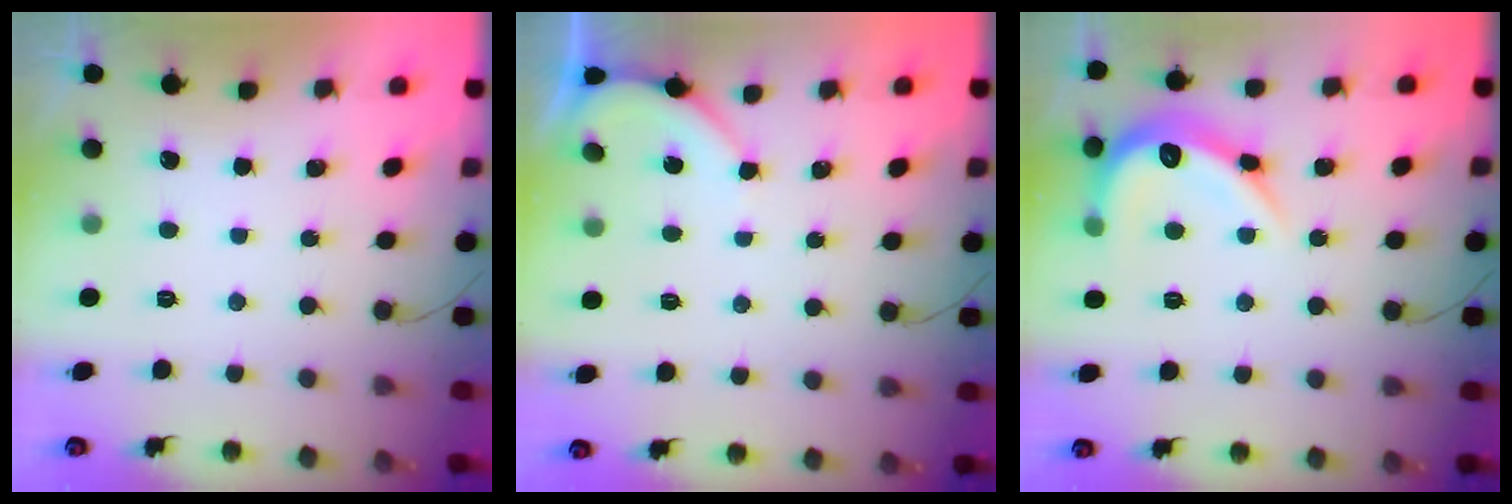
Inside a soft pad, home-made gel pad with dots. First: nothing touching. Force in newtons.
{"total": 2.8, "press": 2.8, "slide": 0.4}
{"total": 14.0, "press": 14.0, "slide": 0.6}